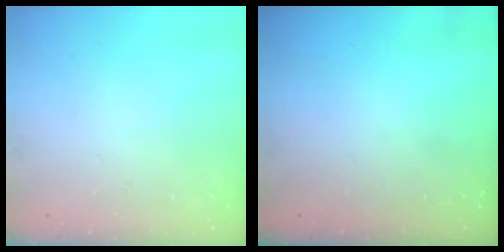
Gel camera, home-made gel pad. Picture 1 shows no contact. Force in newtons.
{"total": 0.0}